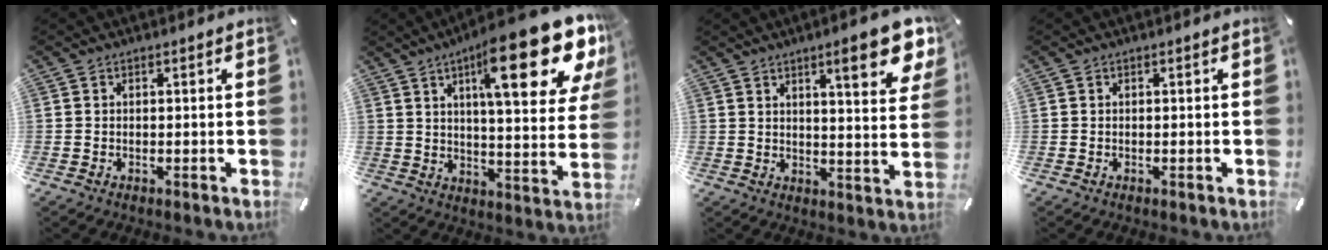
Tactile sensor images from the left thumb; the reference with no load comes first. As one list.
[{"total": 24.5, "force": [13.1, 7.6, 19.2], "torque": [-0.266, -0.075, 0.198]}, {"total": 12.4, "force": [7.3, 3.1, 9.5], "torque": [-0.129, -0.037, 0.116]}, {"total": 0.0}]